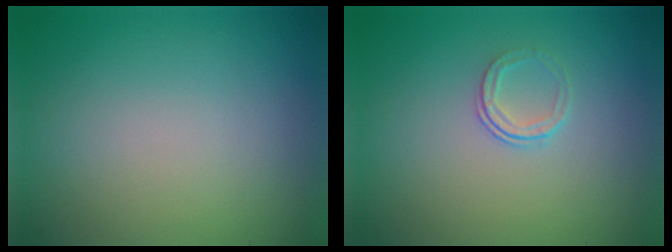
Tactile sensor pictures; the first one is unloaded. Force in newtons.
{"total": 1.3, "press": 0.9, "slide": 0.9}